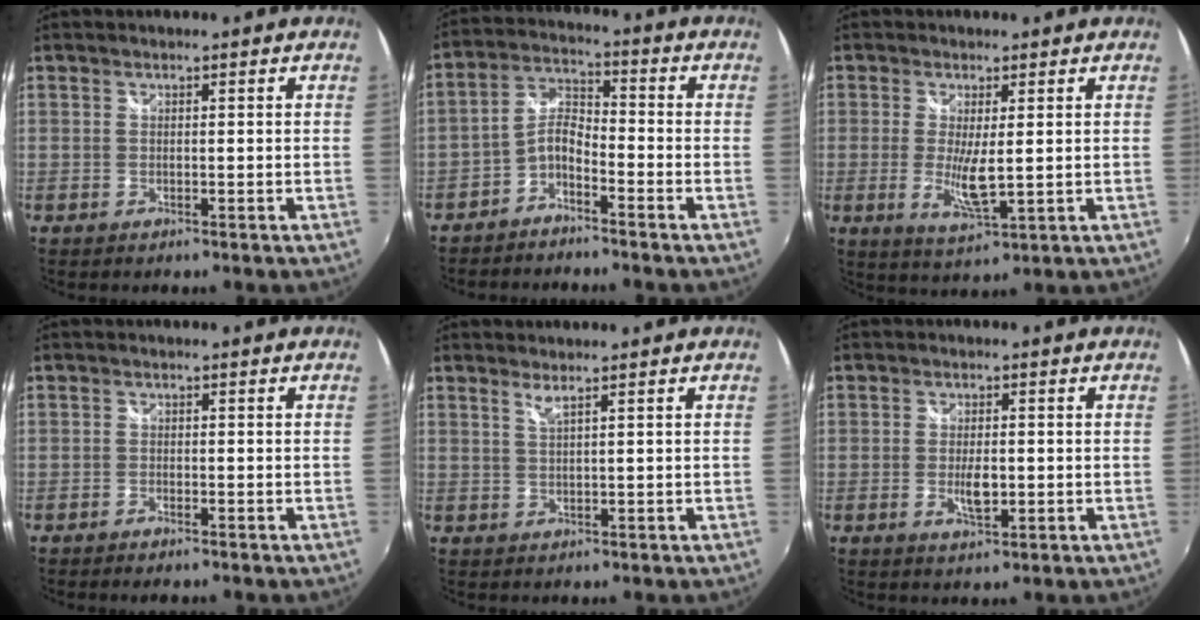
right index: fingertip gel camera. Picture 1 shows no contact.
{"total": 5.1, "force": [-3.5, 2.0, 3.2], "torque": [-0.082, 0.020, -0.072]}
{"total": 6.2, "force": [-0.2, 1.4, 6.0], "torque": [-0.118, -0.015, -0.003]}
{"total": 1.6, "force": [-1.3, 0.5, 0.7], "torque": [-0.021, -0.003, -0.028]}
{"total": 1.5, "force": [1.0, -0.3, 1.1], "torque": [-0.021, -0.003, 0.018]}
{"total": 4.1, "force": [-0.7, 1.8, 3.6], "torque": [-0.066, -0.006, -0.012]}